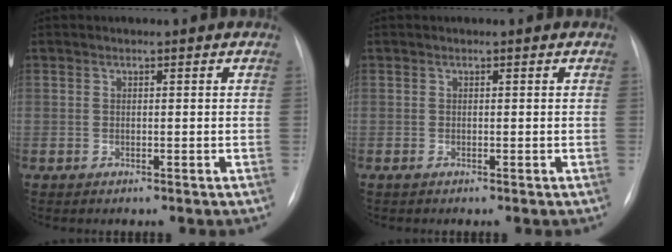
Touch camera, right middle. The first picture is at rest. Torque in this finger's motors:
{"motor_torque": [0.27, -0.06, 0.03, 0.01]}